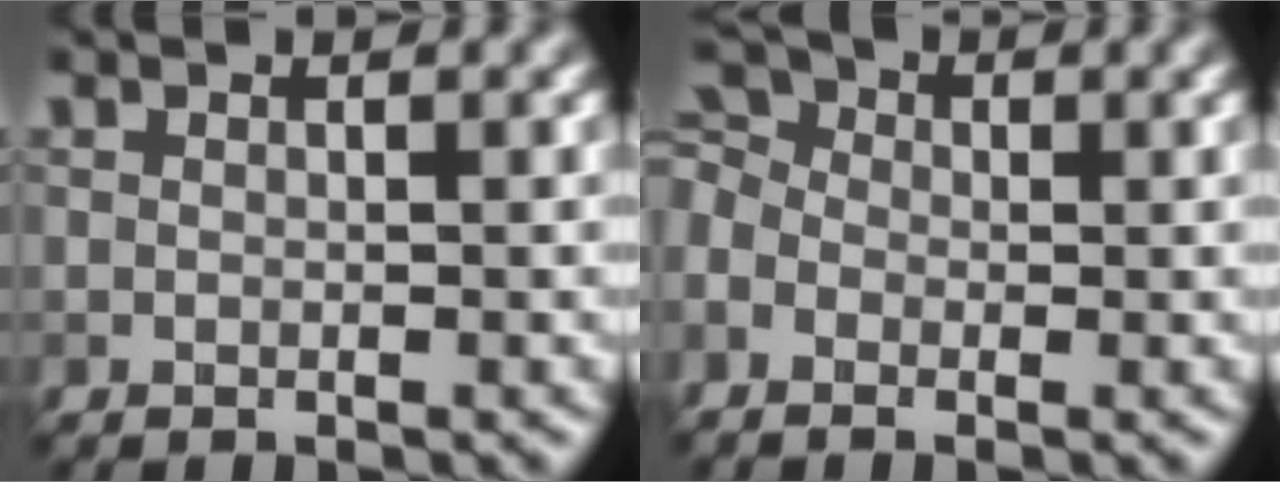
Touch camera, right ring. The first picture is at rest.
{"total": 4.3, "force": [-0.7, 3.3, 2.7], "torque": [-0.064, 0.015, -0.023]}